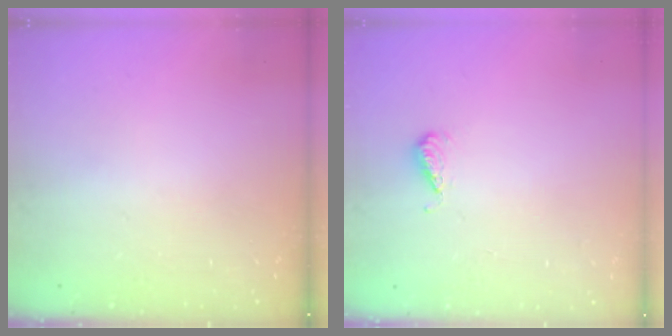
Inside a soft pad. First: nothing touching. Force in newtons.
{"total": 4.0, "press": 3.8, "slide": 1.2}